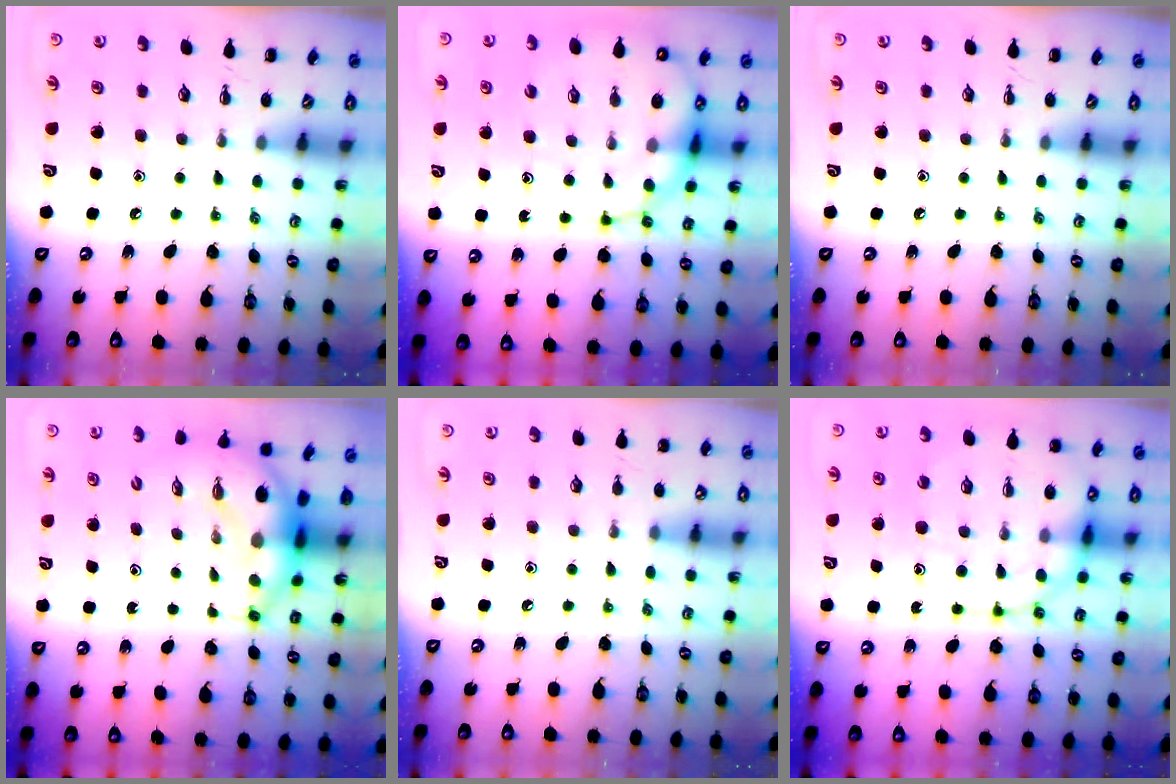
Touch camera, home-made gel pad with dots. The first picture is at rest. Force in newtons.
{"total": 16.1, "press": 15.7, "slide": 3.6}
{"total": 0.0}
{"total": 7.0, "press": 6.9, "slide": 1.6}
{"total": 6.0, "press": 5.7, "slide": 1.9}
{"total": 16.6, "press": 16.4, "slide": 2.7}